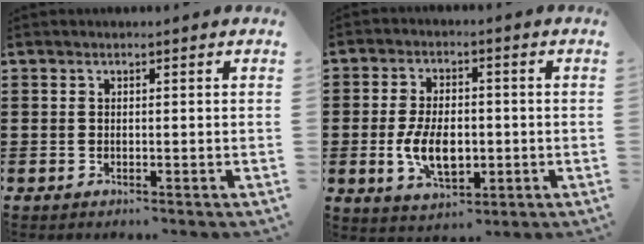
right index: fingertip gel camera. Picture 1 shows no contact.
{"total": 7.8, "force": [-1.3, 4.5, 6.3], "torque": [-0.130, -0.003, -0.027]}